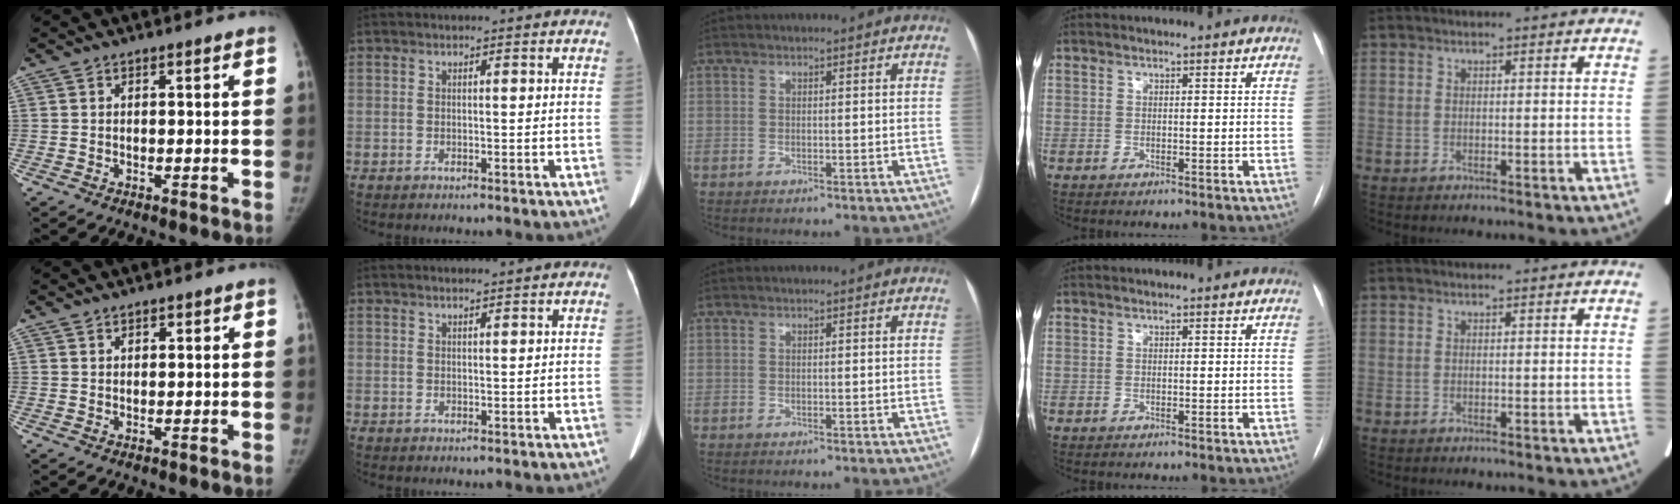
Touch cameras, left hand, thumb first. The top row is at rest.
{"thumb": {"total": 1.0, "force": [0.7, 0.7, 0.4], "torque": [0.004, -0.003, 0.009]}, "index": {"total": 0.6, "force": [0.6, 0.1, 0.2], "torque": [-0.010, 0.007, 0.011]}}